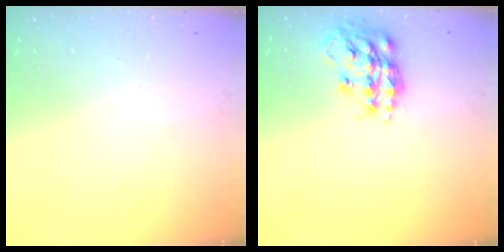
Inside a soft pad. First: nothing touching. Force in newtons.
{"total": 15.5, "press": 15.4, "slide": 1.3}